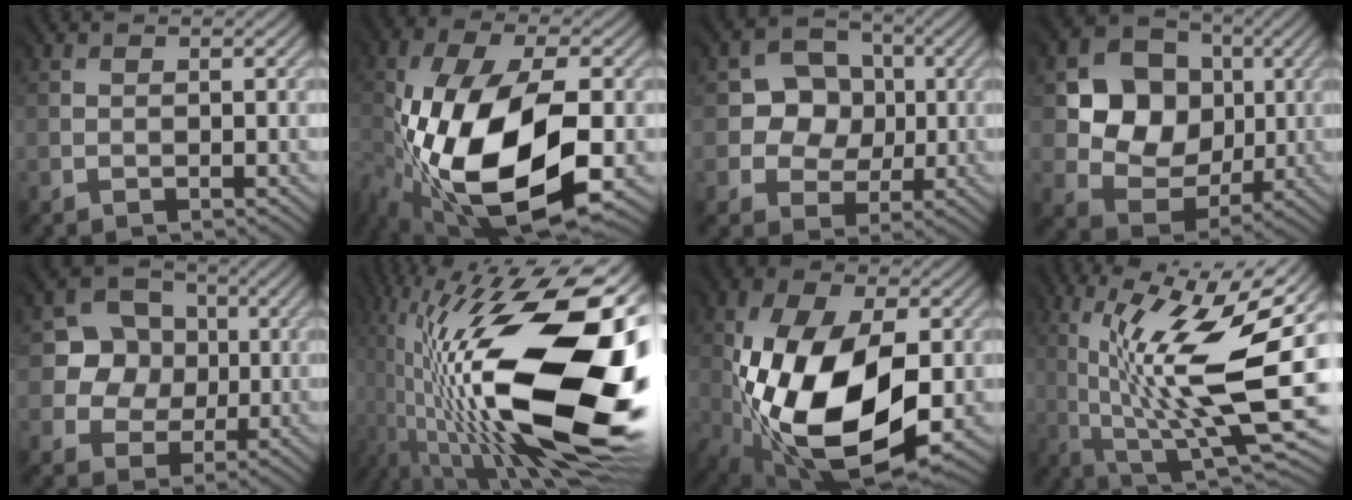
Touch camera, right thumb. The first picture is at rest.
{"total": 18.0, "force": [-5.1, 9.3, 14.6], "torque": [-0.310, -0.038, -0.070]}
{"total": 6.2, "force": [0.7, 5.7, 2.4], "torque": [-0.041, 0.004, -0.002]}
{"total": 10.0, "force": [2.0, 8.6, 4.7], "torque": [-0.104, -0.001, 0.029]}
{"total": 6.4, "force": [0.8, 6.0, 2.0], "torque": [-0.037, 0.006, 0.000]}
{"total": 21.6, "force": [-3.3, 8.9, 19.4], "torque": [-0.372, 0.004, -0.069]}
{"total": 16.7, "force": [-2.5, 9.7, 13.4], "torque": [-0.271, -0.019, -0.038]}
{"total": 17.0, "force": [1.3, 5.0, 16.2], "torque": [-0.282, 0.014, 0.035]}